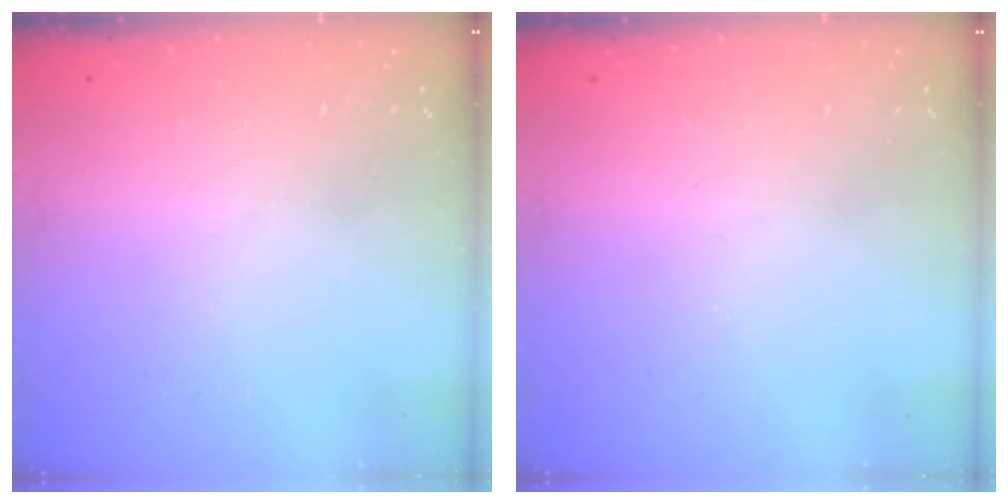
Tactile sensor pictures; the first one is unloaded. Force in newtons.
{"total": 0.0}